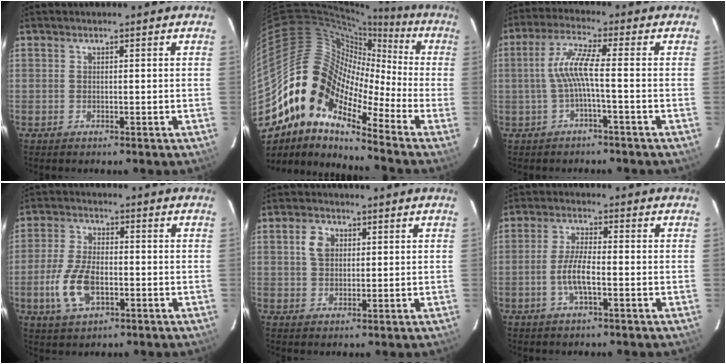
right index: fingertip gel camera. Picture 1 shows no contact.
{"total": 14.2, "force": [-7.4, 8.0, 9.0], "torque": [-0.136, 0.011, -0.166]}
{"total": 6.0, "force": [-1.4, -0.2, 5.8], "torque": [-0.131, 0.008, -0.023]}
{"total": 10.0, "force": [-2.9, 5.3, 8.0], "torque": [-0.175, -0.001, -0.050]}
{"total": 4.3, "force": [1.3, 3.2, 2.5], "torque": [-0.045, 0.013, 0.025]}
{"total": 5.7, "force": [-1.8, 1.2, 5.2], "torque": [-0.108, 0.002, -0.036]}